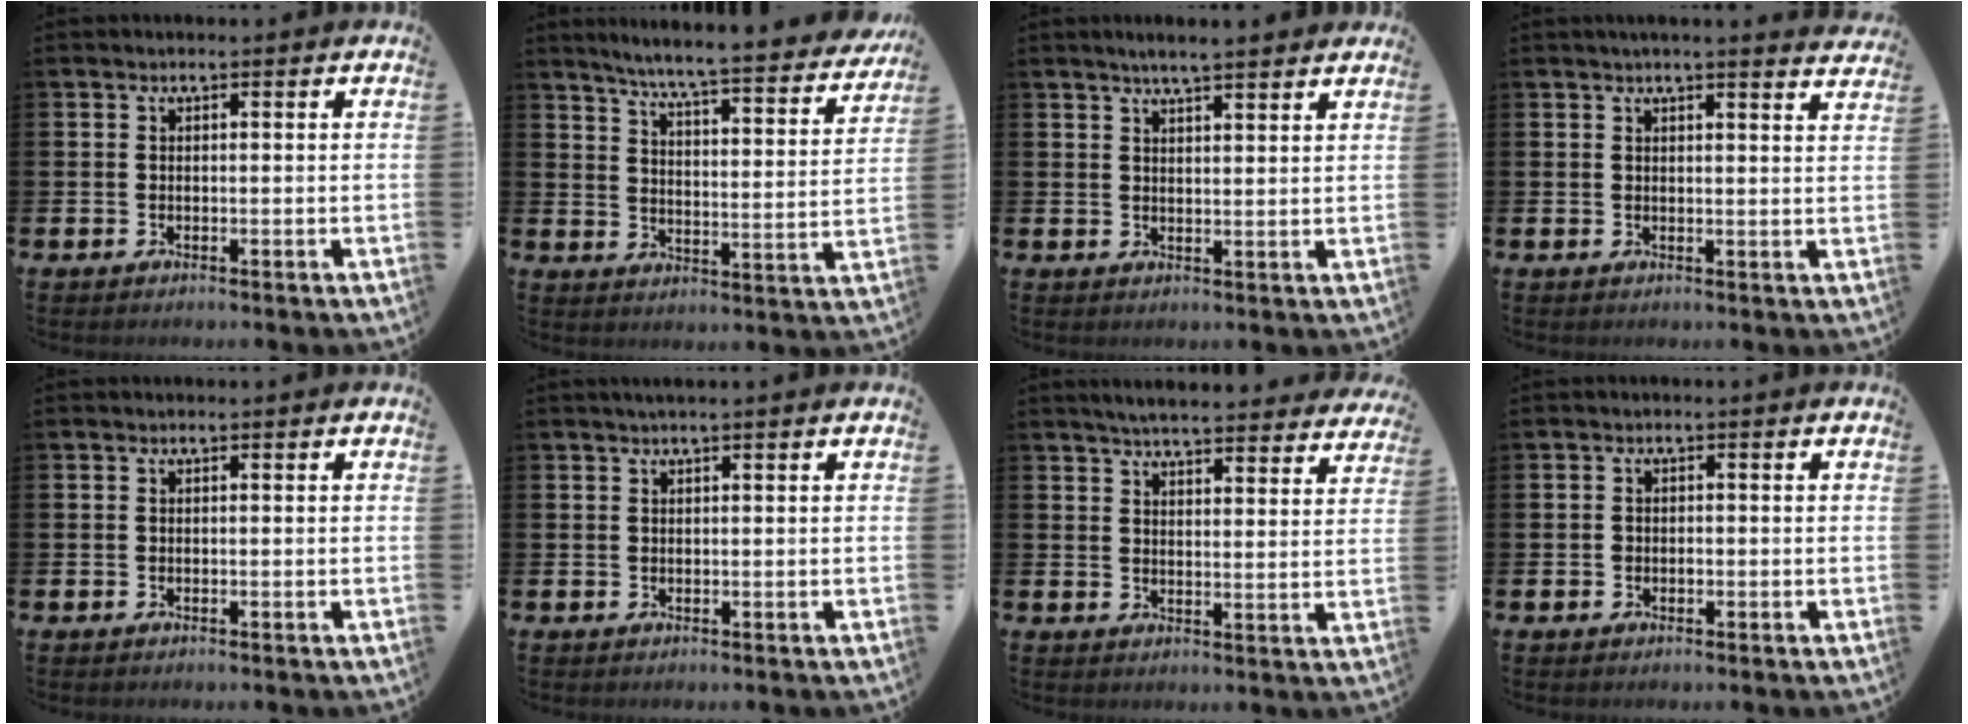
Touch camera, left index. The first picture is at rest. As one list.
[{"total": 6.6, "force": [6.1, -0.3, 2.5], "torque": [-0.069, -0.056, 0.099]}, {"total": 3.8, "force": [3.6, -0.1, 1.2], "torque": [-0.029, -0.011, 0.064]}, {"total": 2.8, "force": [2.7, -0.3, 0.5], "torque": [-0.005, -0.017, 0.047]}, {"total": 0.0}, {"total": 1.0, "force": [0.8, -0.1, 0.5], "torque": [-0.013, 0.005, 0.015]}, {"total": 5.1, "force": [5.0, 0.4, 0.9], "torque": [-0.031, -0.029, 0.089]}, {"total": 0.9, "force": [-0.2, 0.8, 0.4], "torque": [-0.004, 0.004, -0.008]}]